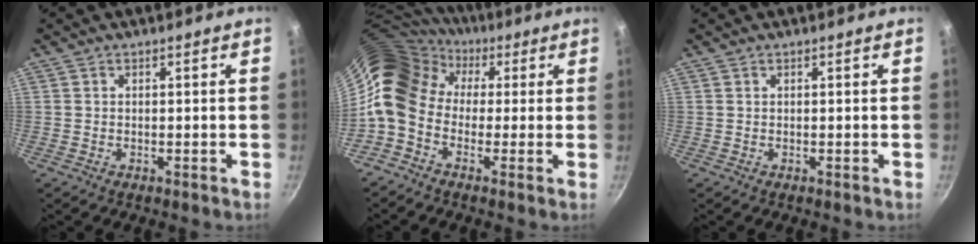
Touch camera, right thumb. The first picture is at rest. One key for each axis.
{"total": 13.4, "fx": 0.8, "fy": 10.8, "fz": 7.9, "tx": -0.138, "ty": 0.035, "tz": -0.012}
{"total": 0.0}